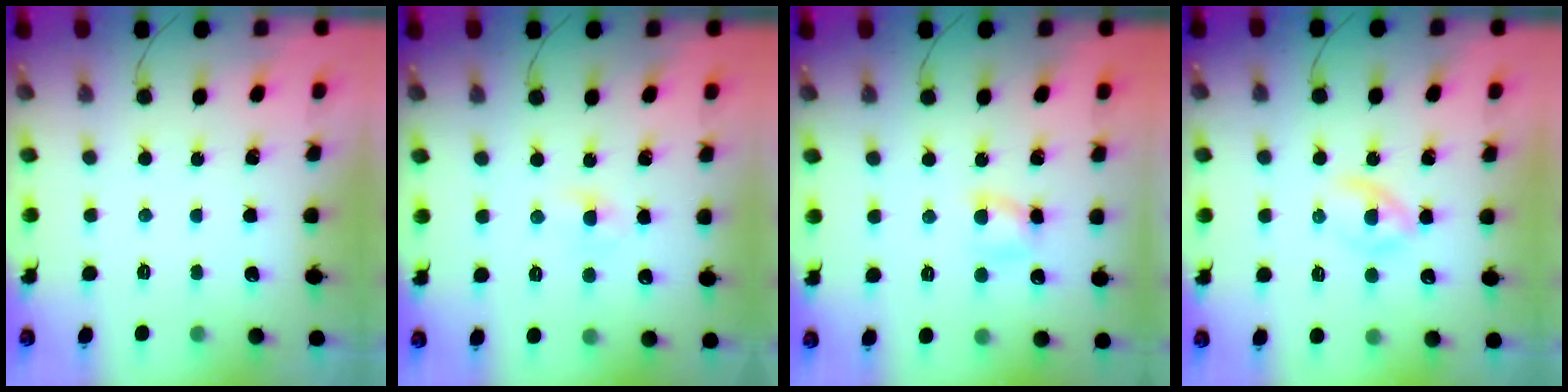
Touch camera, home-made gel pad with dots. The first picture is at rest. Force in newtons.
{"total": 3.8, "press": 3.6, "slide": 1.2}
{"total": 4.9, "press": 4.8, "slide": 0.6}
{"total": 2.5, "press": 2.2, "slide": 1.2}